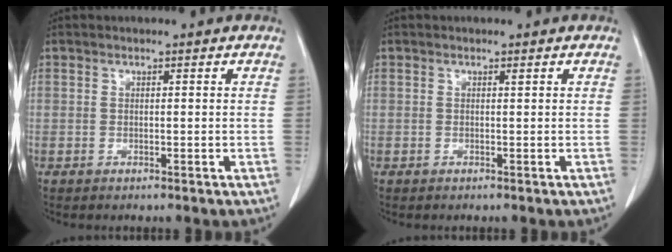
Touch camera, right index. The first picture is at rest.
{"total": 0.0}